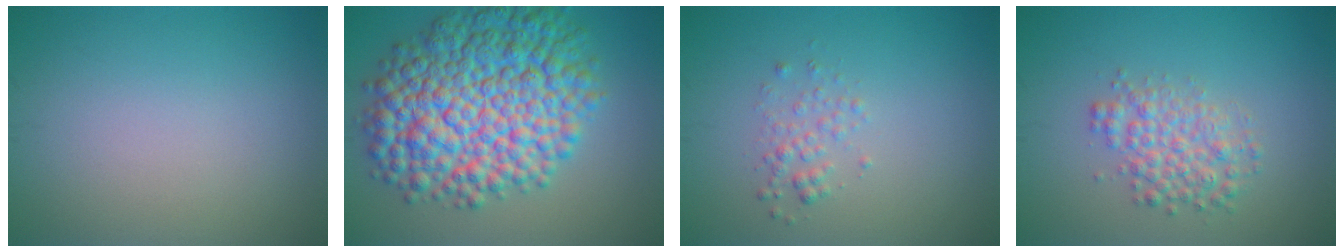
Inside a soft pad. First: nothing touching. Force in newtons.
{"total": 12.8, "press": 12.8, "slide": 0.2}
{"total": 1.4, "press": 1.4, "slide": 0.1}
{"total": 3.3, "press": 3.3, "slide": 0.1}